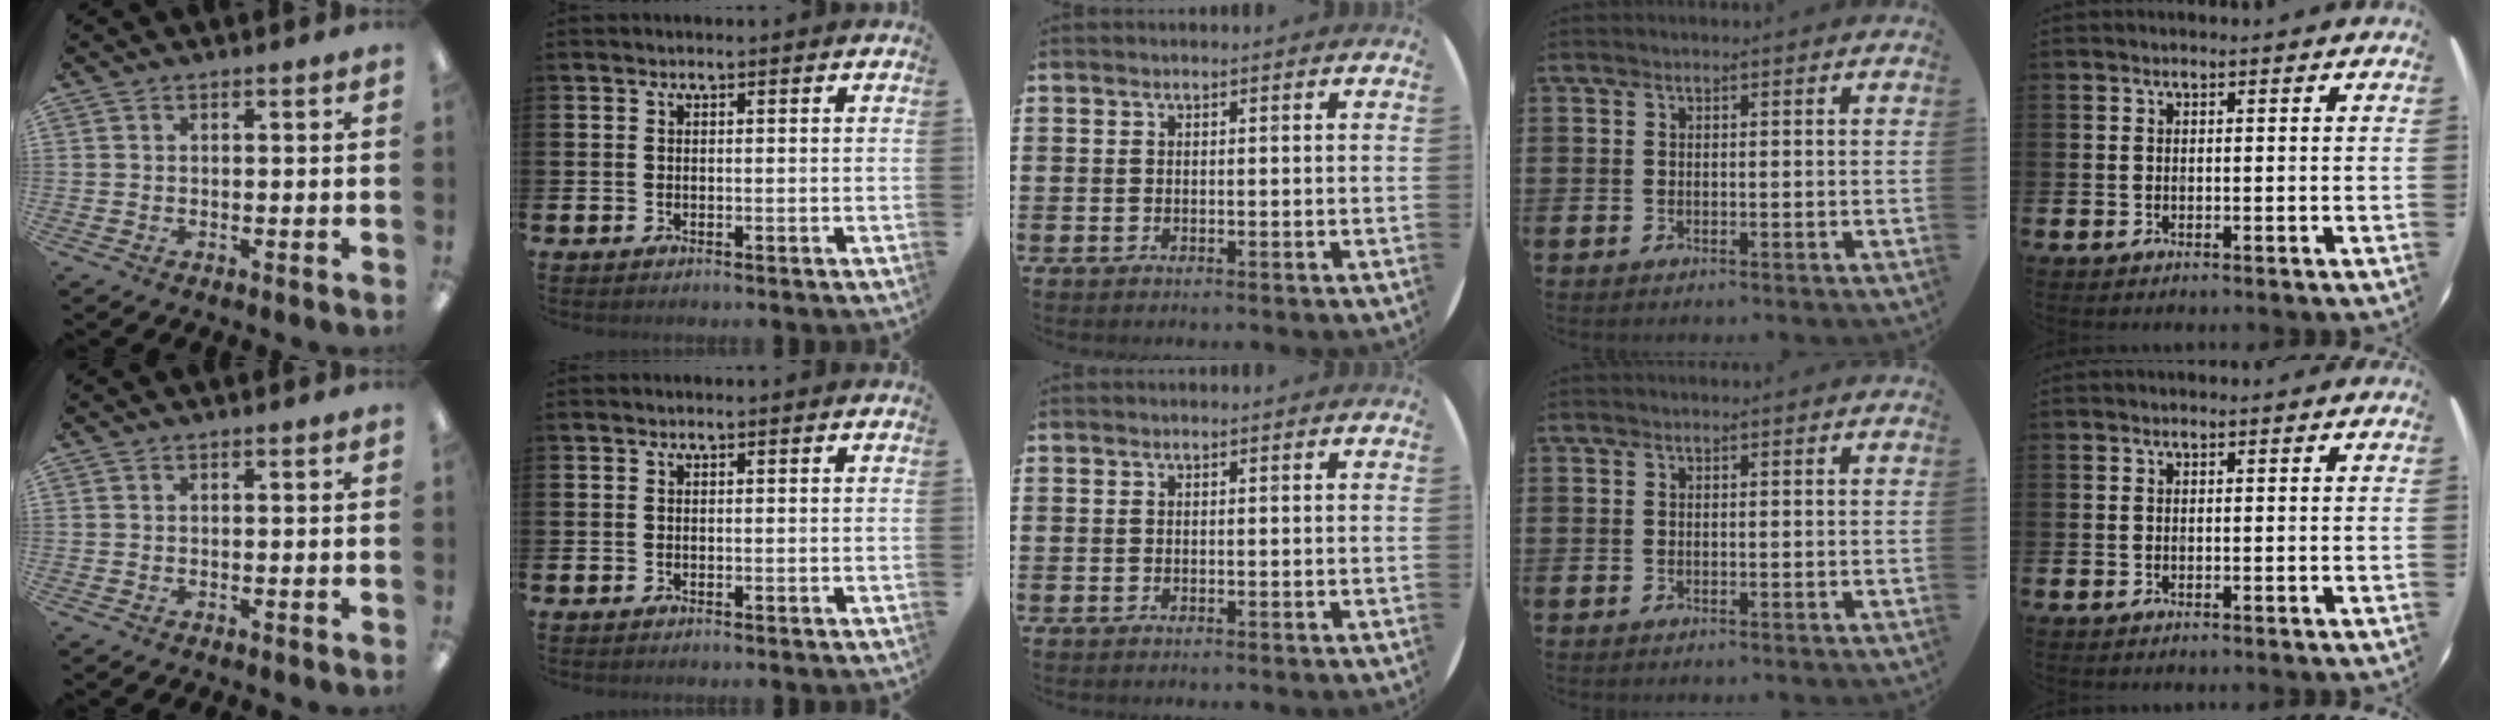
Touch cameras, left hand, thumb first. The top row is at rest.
{}